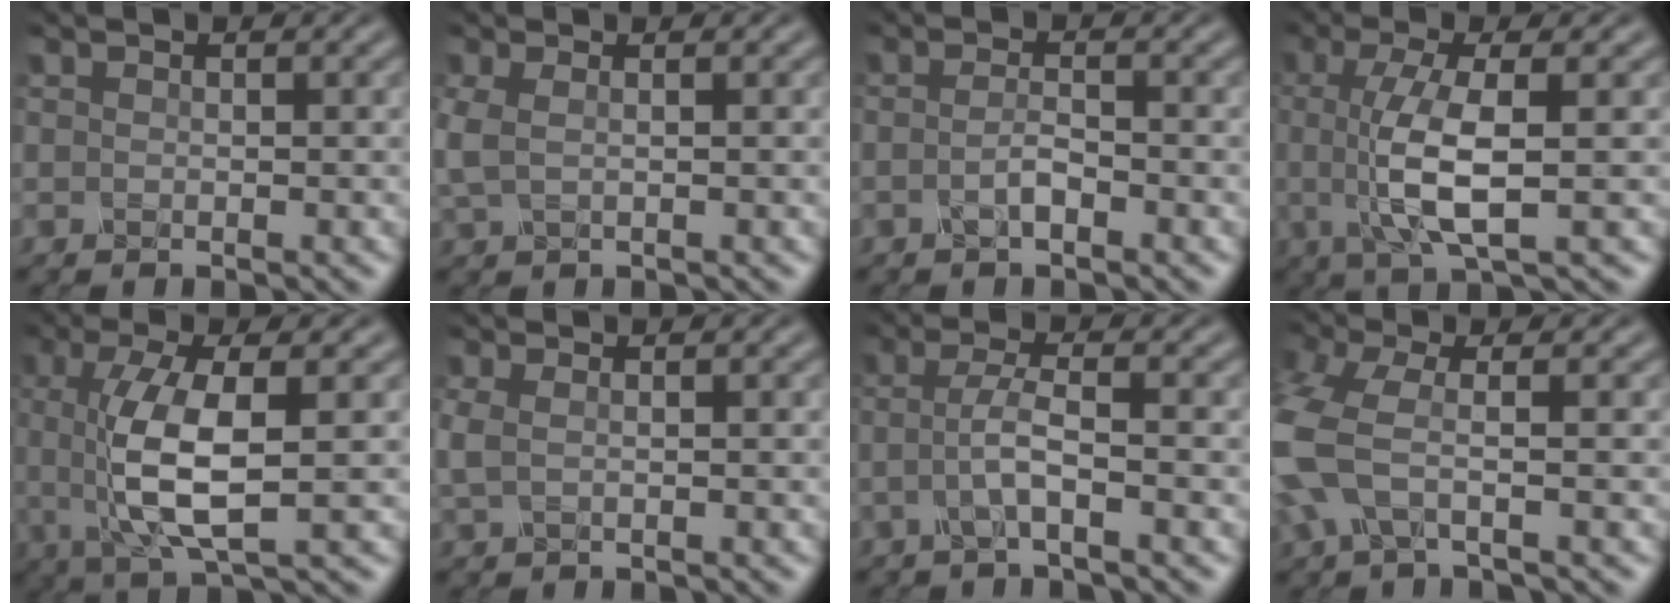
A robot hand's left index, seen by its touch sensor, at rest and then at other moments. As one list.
[{"total": 1.9, "force": [0.3, 0.9, 1.7], "torque": [-0.046, 0.003, 0.005]}, {"total": 1.7, "force": [-0.7, 0.5, 1.4], "torque": [-0.029, 0.002, -0.017]}, {"total": 6.2, "force": [-0.1, 1.7, 6.0], "torque": [-0.116, 0.000, -0.002]}, {"total": 7.4, "force": [0.0, 2.3, 7.0], "torque": [-0.139, -0.004, 0.003]}, {"total": 1.5, "force": [0.3, 0.7, 1.3], "torque": [-0.034, 0.003, 0.005]}, {"total": 3.0, "force": [-0.7, 0.5, 2.9], "torque": [-0.057, 0.005, -0.022]}, {"total": 5.6, "force": [-1.1, 2.3, 4.9], "torque": [-0.141, -0.003, -0.033]}]